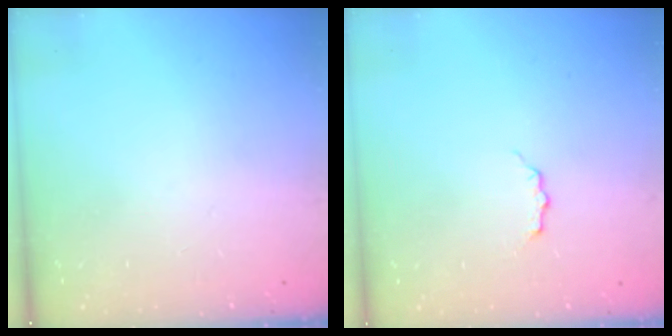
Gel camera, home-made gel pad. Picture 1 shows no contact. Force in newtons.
{"total": 3.7, "press": 3.7, "slide": 0.4}